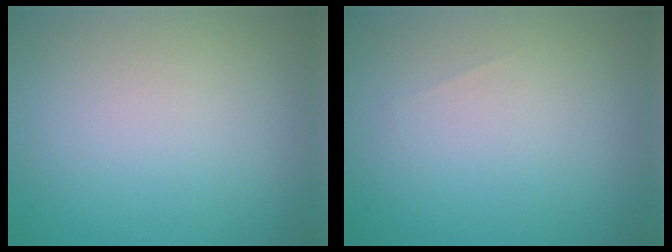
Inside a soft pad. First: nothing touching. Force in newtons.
{"total": 0.0}